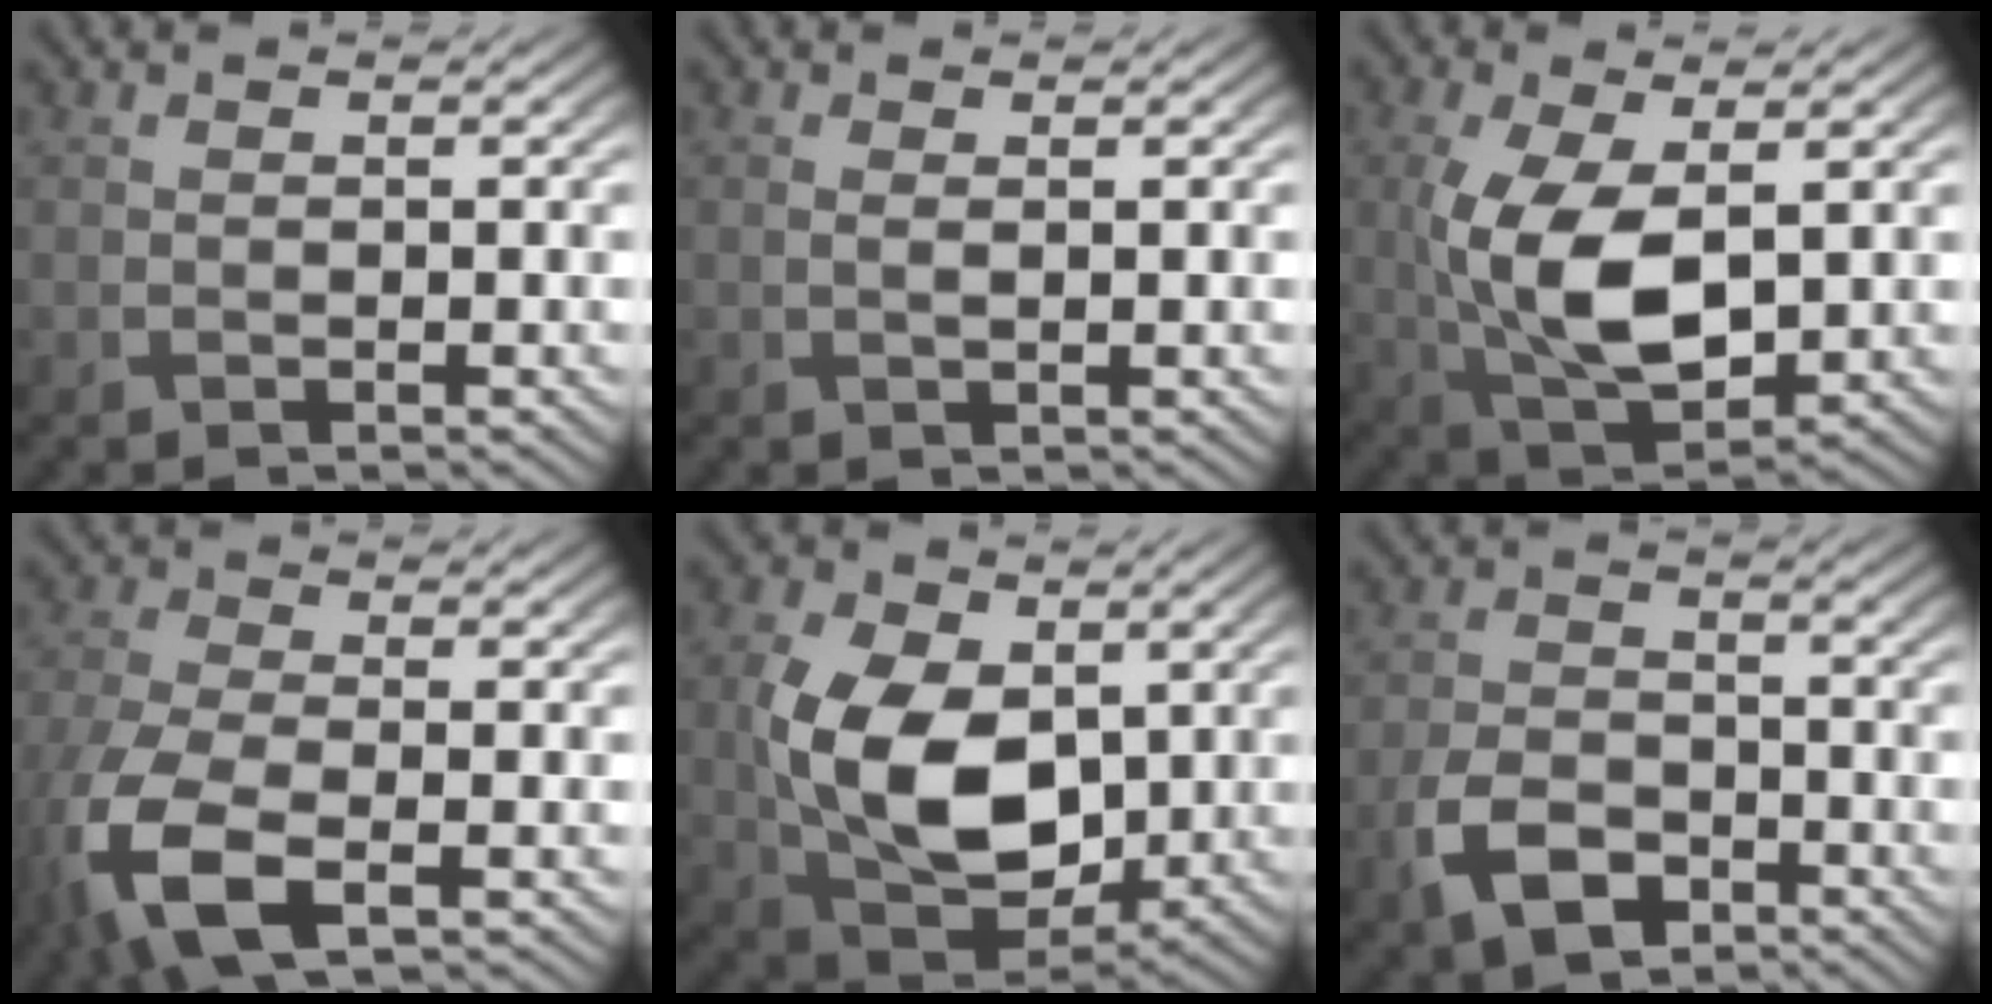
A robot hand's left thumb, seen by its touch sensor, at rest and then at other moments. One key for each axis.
{"total": 1.2, "fx": 0.3, "fy": 0.4, "fz": 1.1, "tx": -0.026, "ty": -0.003, "tz": 0.010}
{"total": 10.1, "fx": 0.4, "fy": 5.2, "fz": 8.6, "tx": -0.204, "ty": -0.011, "tz": 0.015}
{"total": 11.2, "fx": -5.2, "fy": 5.3, "fz": 8.4, "tx": -0.224, "ty": -0.042, "tz": -0.096}
{"total": 12.9, "fx": 0.3, "fy": 8.1, "fz": 10.0, "tx": -0.210, "ty": -0.004, "tz": 0.005}
{"total": 6.6, "fx": -3.7, "fy": 3.9, "fz": 3.9, "tx": -0.094, "ty": -0.005, "tz": -0.082}